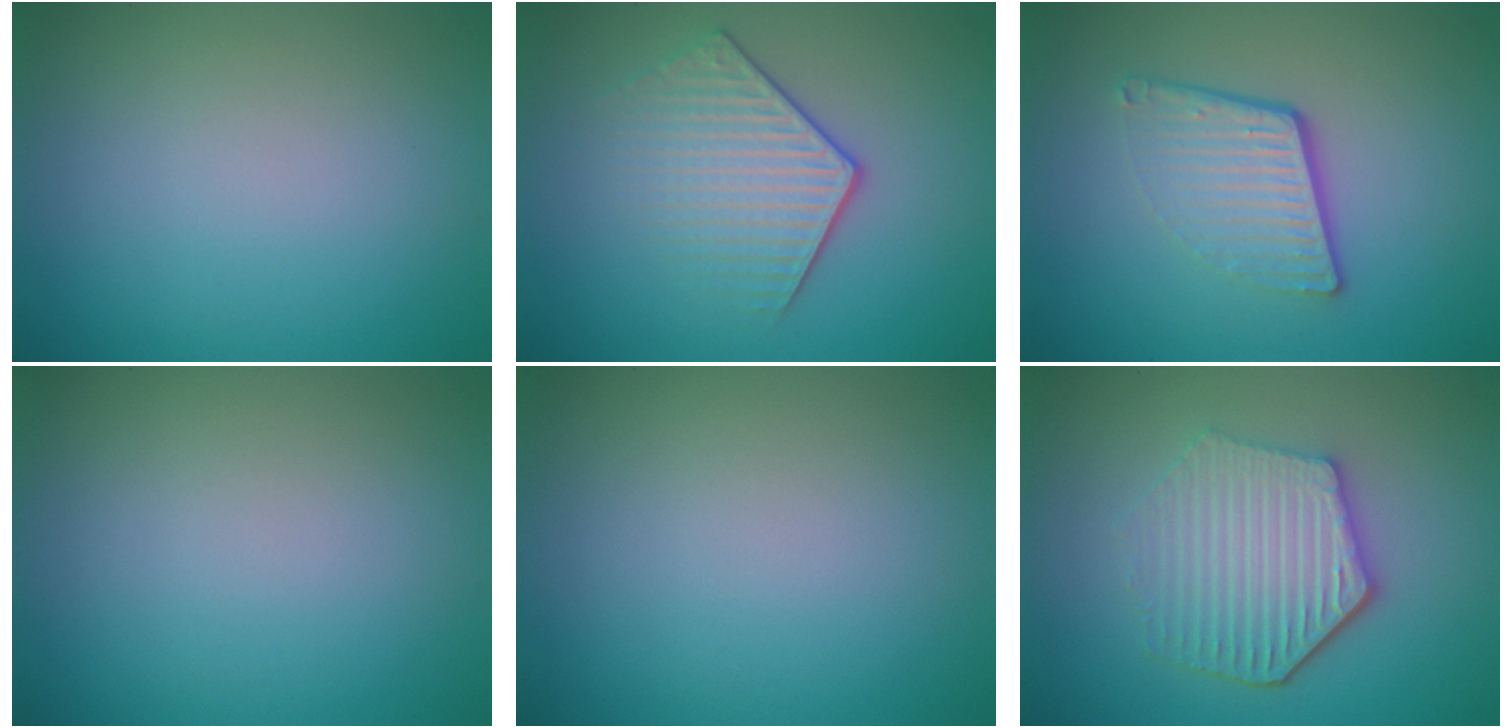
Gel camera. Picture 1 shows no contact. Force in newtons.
{"total": 3.8, "press": 3.1, "slide": 2.2}
{"total": 4.5, "press": 2.8, "slide": 3.5}
{"total": 0.0}
{"total": 0.0}
{"total": 5.3, "press": 4.3, "slide": 3.0}